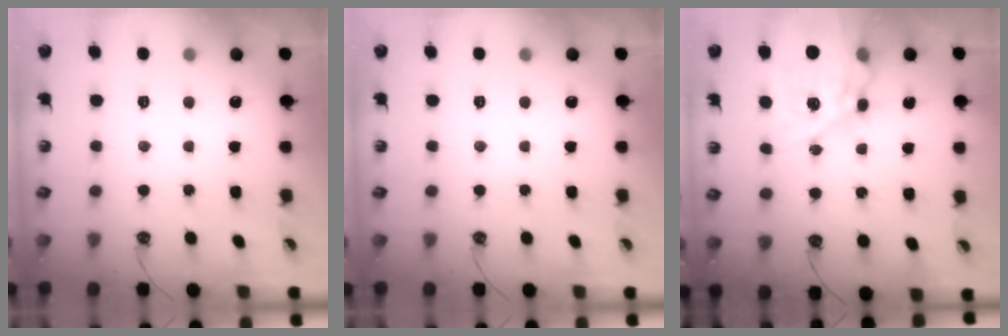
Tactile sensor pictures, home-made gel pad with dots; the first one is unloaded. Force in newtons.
{"total": 0.0}
{"total": 22.2, "press": 22.0, "slide": 2.1}